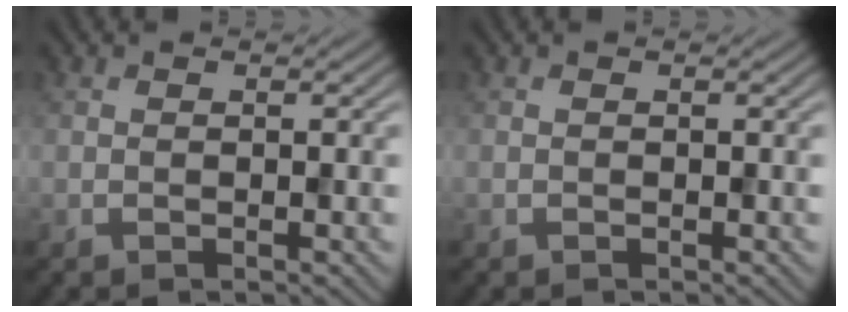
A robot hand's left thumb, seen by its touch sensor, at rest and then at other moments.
{"total": 0.0}